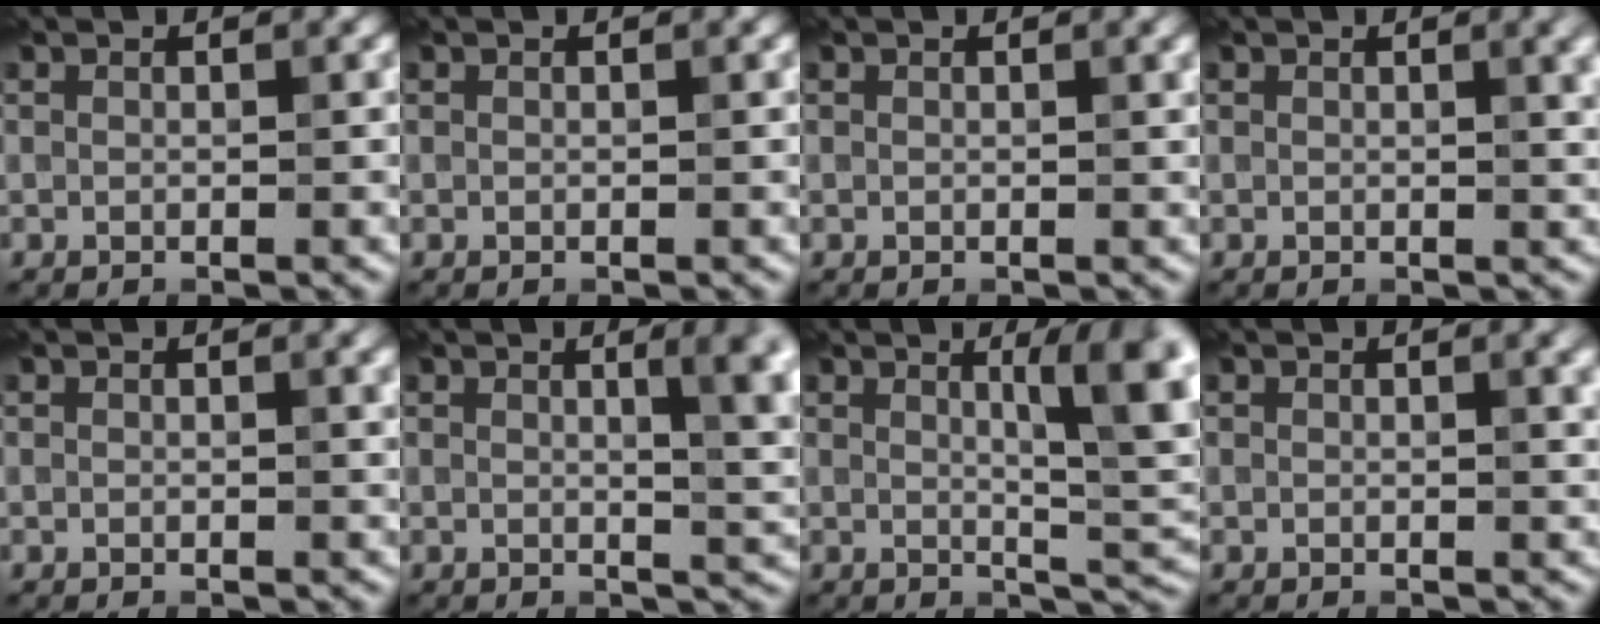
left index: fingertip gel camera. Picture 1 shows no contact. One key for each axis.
{"total": 0.0}
{"total": 1.0, "fx": 0.6, "fy": 0.2, "fz": 0.7, "tx": -0.014, "ty": 0.001, "tz": 0.012}
{"total": 2.9, "fx": 1.2, "fy": 0.8, "fz": 2.5, "tx": -0.036, "ty": 0.003, "tz": 0.018}
{"total": 1.3, "fx": 0.8, "fy": 0.2, "fz": 1.0, "tx": -0.016, "ty": 0.000, "tz": 0.014}
{"total": 5.4, "fx": 1.5, "fy": 1.5, "fz": 4.9, "tx": -0.056, "ty": 0.003, "tz": 0.023}
{"total": 7.4, "fx": 2.2, "fy": 1.7, "fz": 6.9, "tx": -0.088, "ty": 0.003, "tz": 0.037}
{"total": 2.0, "fx": 1.0, "fy": 0.5, "fz": 1.7, "tx": -0.026, "ty": 0.001, "tz": 0.017}